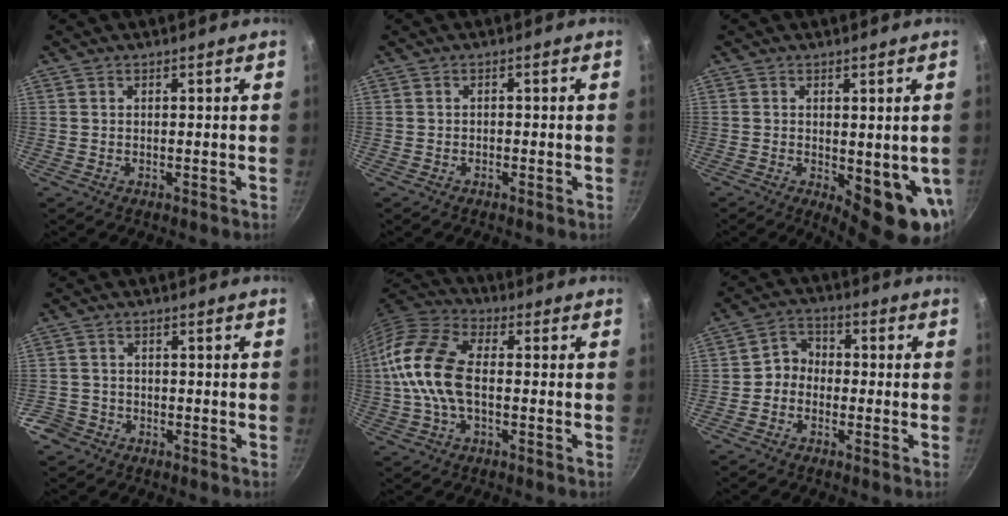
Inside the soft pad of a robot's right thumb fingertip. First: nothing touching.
{"total": 0.7, "force": [-0.5, 0.4, 0.2], "torque": [-0.008, 0.006, -0.009]}
{"total": 10.7, "force": [-1.4, 4.1, 9.8], "torque": [-0.101, -0.016, -0.007]}
{"total": 4.5, "force": [-2.6, 3.6, 1.0], "torque": [-0.014, 0.035, -0.045]}
{"total": 14.6, "force": [-0.7, 8.2, 12.0], "torque": [-0.234, 0.035, -0.032]}
{"total": 4.8, "force": [-1.4, 4.0, 2.2], "torque": [-0.012, 0.027, -0.040]}